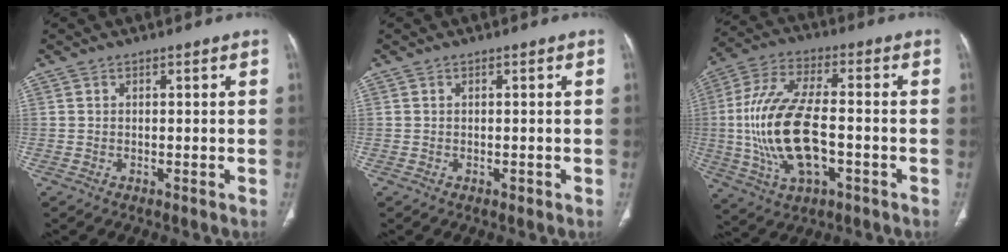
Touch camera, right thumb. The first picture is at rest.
{"total": 0.5, "force": [-0.2, 0.3, 0.3], "torque": [-0.003, 0.000, -0.003]}
{"total": 18.5, "force": [-2.7, 8.7, 16.1], "torque": [-0.333, 0.019, -0.043]}